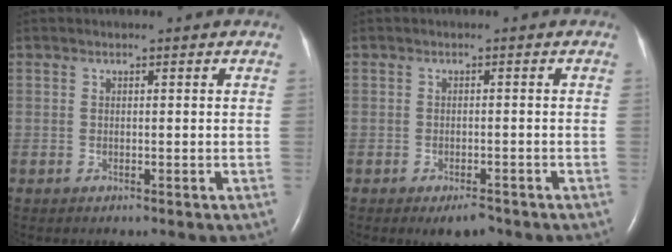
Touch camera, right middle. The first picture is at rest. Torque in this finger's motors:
{"motor_torque": [-0.26, -0.01, 0.14, 0.04]}